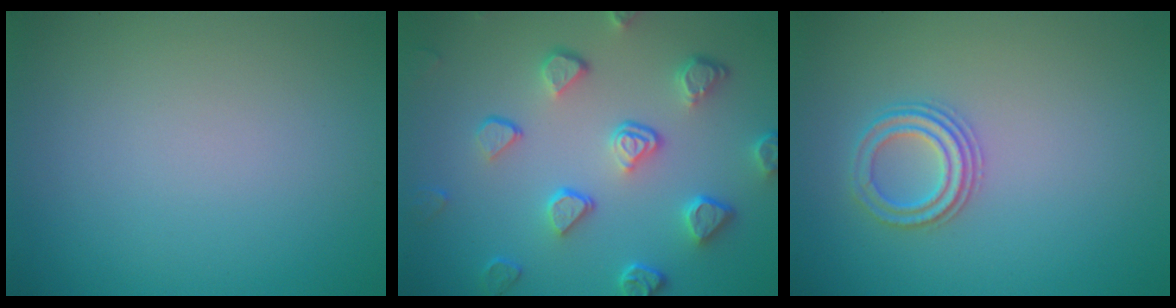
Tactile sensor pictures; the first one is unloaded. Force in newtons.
{"total": 5.3, "press": 4.1, "slide": 3.3}
{"total": 2.2, "press": 2.1, "slide": 0.7}